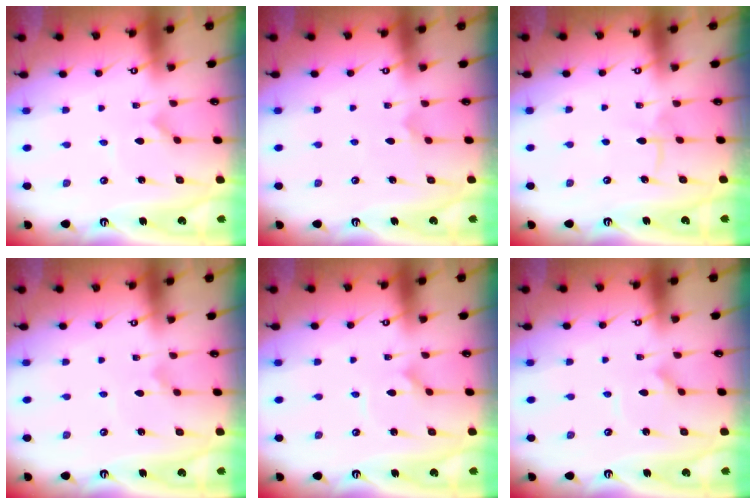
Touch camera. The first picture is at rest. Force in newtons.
{"total": 5.1, "press": 5.1, "slide": 0.3}
{"total": 6.2, "press": 6.2, "slide": 0.8}
{"total": 0.7, "press": 0.7, "slide": 0.1}
{"total": 2.9, "press": 2.9, "slide": 0.3}
{"total": 2.9, "press": 2.9, "slide": 0.2}